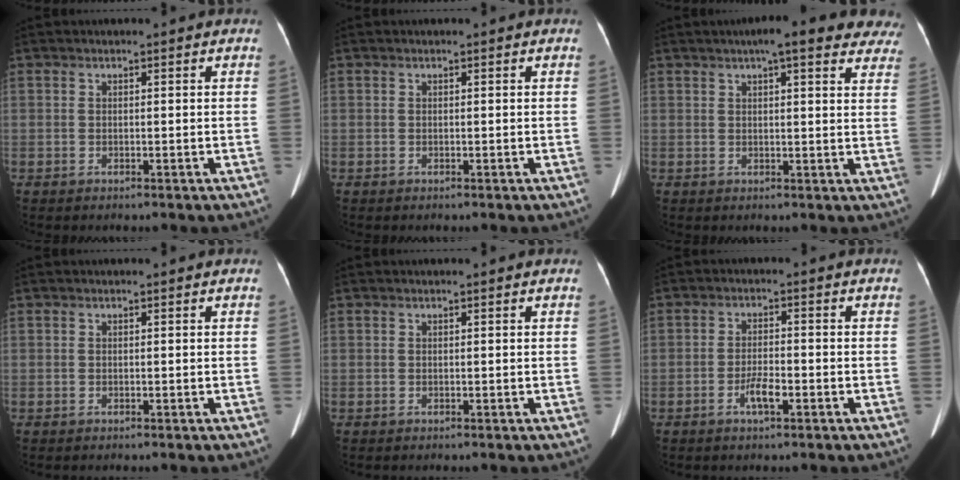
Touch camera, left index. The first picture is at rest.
{"total": 0.0}
{"total": 14.0, "force": [11.2, 3.1, 7.8], "torque": [-0.079, 0.023, 0.120]}
{"total": 0.0}
{"total": 0.0}
{"total": 3.3, "force": [-1.7, 0.7, 2.8], "torque": [-0.052, 0.002, -0.033]}